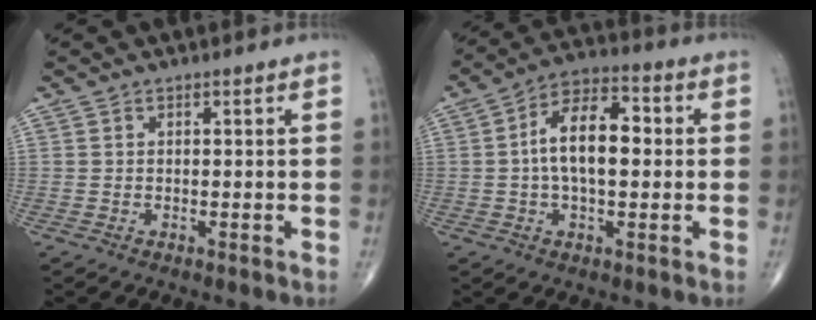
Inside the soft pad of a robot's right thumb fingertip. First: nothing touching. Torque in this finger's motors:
{"motor_torque": [0.33, 0.60, 0.53, -0.24, 0.09]}